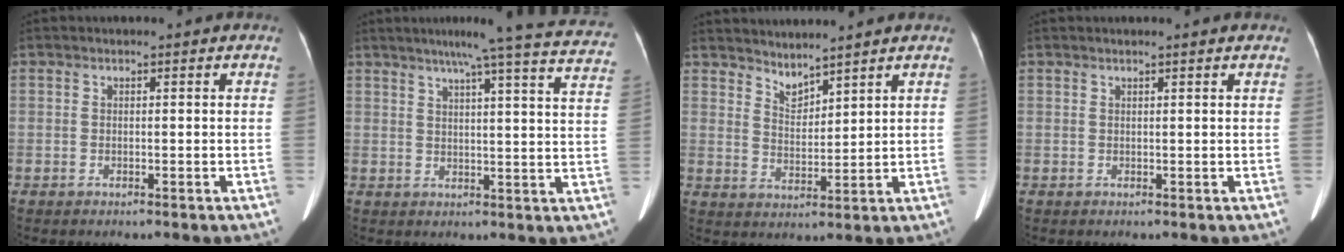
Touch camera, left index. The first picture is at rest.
{"total": 21.1, "force": [18.5, -0.1, 10.2], "torque": [-0.137, -0.032, 0.206]}
{"total": 3.9, "force": [3.8, 0.8, 0.5], "torque": [-0.010, 0.002, 0.076]}
{"total": 1.7, "force": [1.5, -0.2, 0.9], "torque": [-0.013, 0.012, 0.019]}